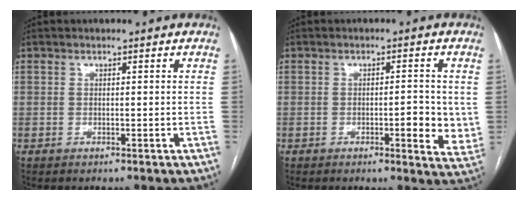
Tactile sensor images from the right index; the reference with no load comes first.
{"total": 5.7, "force": [-0.4, 1.5, 5.5], "torque": [-0.067, -0.005, -0.007]}